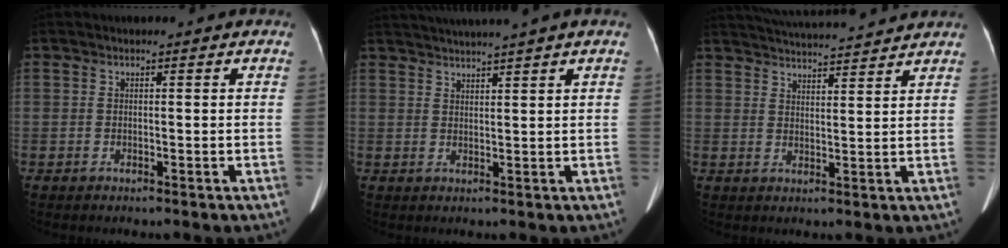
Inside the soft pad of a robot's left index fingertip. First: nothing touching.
{"total": 7.0, "force": [6.1, -1.2, 3.3], "torque": [-0.051, 0.024, 0.088]}
{"total": 13.3, "force": [12.7, 0.6, 4.1], "torque": [-0.076, 0.024, 0.181]}